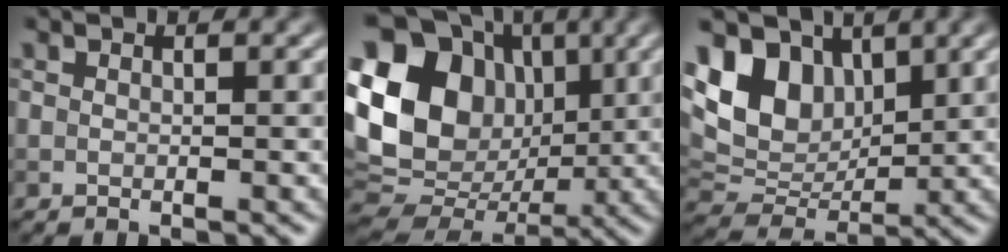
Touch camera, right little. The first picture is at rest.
{"total": 18.3, "force": [3.0, 15.1, 9.8], "torque": [-0.222, 0.023, 0.056]}
{"total": 8.4, "force": [3.1, 5.8, 5.3], "torque": [-0.115, -0.003, 0.055]}